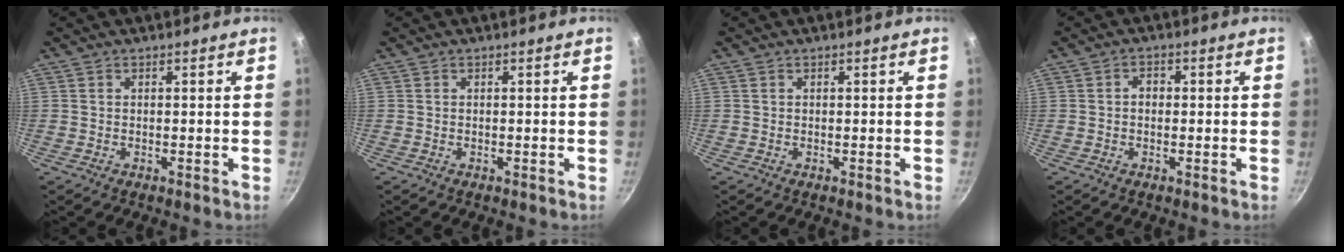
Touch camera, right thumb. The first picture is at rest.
{"total": 0.0}
{"total": 0.0}
{"total": 2.1, "force": [0.0, 1.6, 1.3], "torque": [-0.014, 0.007, -0.004]}